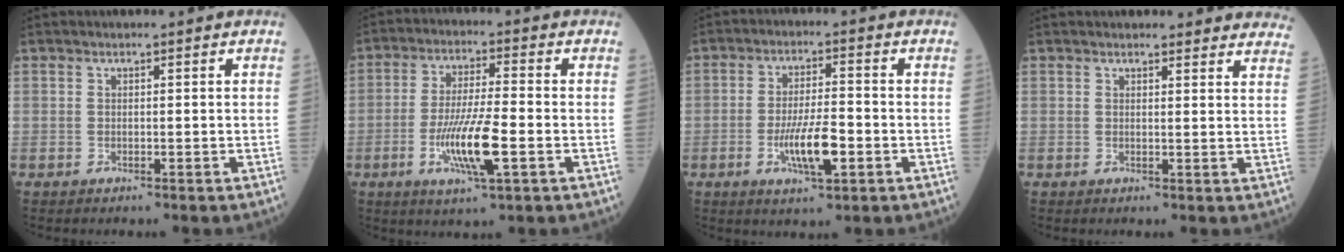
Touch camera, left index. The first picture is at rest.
{"total": 9.6, "force": [-3.2, 1.0, 9.0], "torque": [-0.176, -0.015, -0.060]}
{"total": 7.5, "force": [-2.7, 1.6, 6.8], "torque": [-0.134, -0.010, -0.048]}
{"total": 11.4, "force": [10.8, 2.6, 2.5], "torque": [0.010, -0.011, 0.091]}